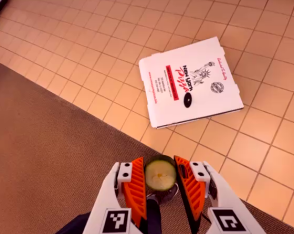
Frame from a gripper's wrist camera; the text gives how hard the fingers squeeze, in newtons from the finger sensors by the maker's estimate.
{"total": 8.1, "left": 8.3, "right": 7.8}